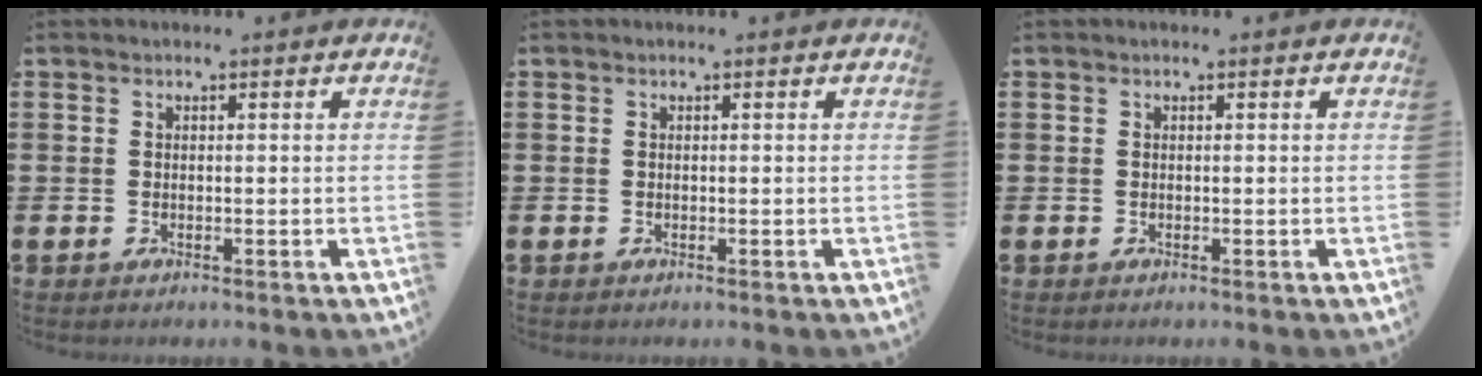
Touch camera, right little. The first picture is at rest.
{"total": 0.0}
{"total": 0.0}